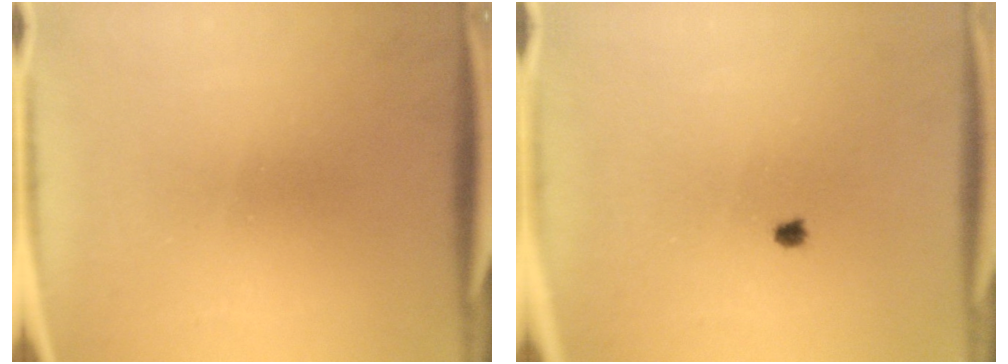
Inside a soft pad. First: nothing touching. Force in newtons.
{"total": 0.6}